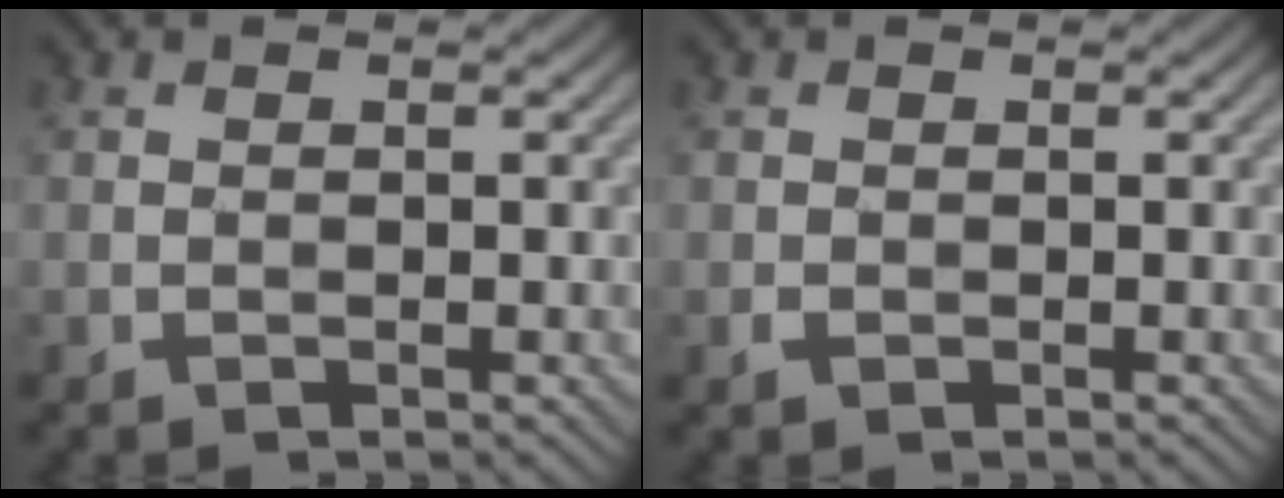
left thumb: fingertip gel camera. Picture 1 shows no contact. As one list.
[{"total": 1.0, "force": [-0.1, 1.0, 0.2], "torque": [-0.005, 0.000, -0.006]}]